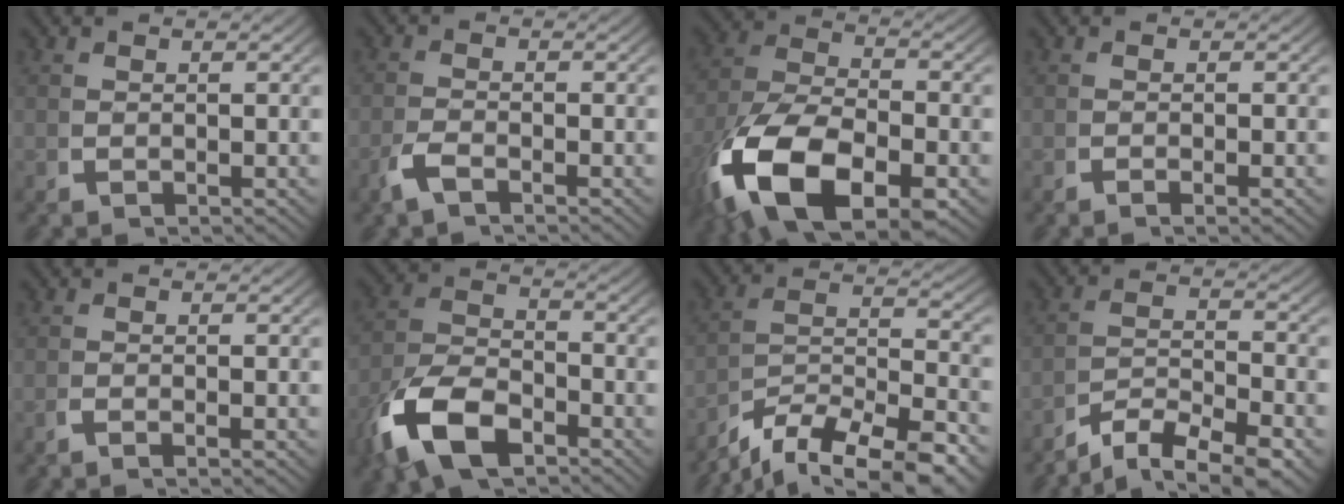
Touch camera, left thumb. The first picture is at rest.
{"total": 1.9, "force": [-1.4, 0.8, 1.0], "torque": [-0.027, -0.004, -0.031]}
{"total": 14.4, "force": [-4.3, 8.9, 10.5], "torque": [-0.247, -0.066, -0.041]}
{"total": 0.9, "force": [-0.4, -0.2, 0.8], "torque": [-0.017, 0.004, -0.011]}
{"total": 0.9, "force": [-0.5, -0.3, 0.7], "torque": [-0.017, 0.001, -0.013]}
{"total": 8.4, "force": [-3.4, 5.2, 5.6], "torque": [-0.123, -0.020, -0.054]}
{"total": 9.2, "force": [-3.7, 5.4, 6.6], "torque": [-0.125, -0.024, -0.058]}
{"total": 5.9, "force": [-2.9, 3.3, 3.9], "torque": [-0.073, -0.019, -0.050]}